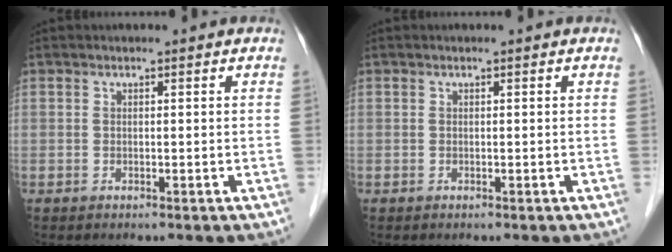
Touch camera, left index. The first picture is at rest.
{"total": 0.0}